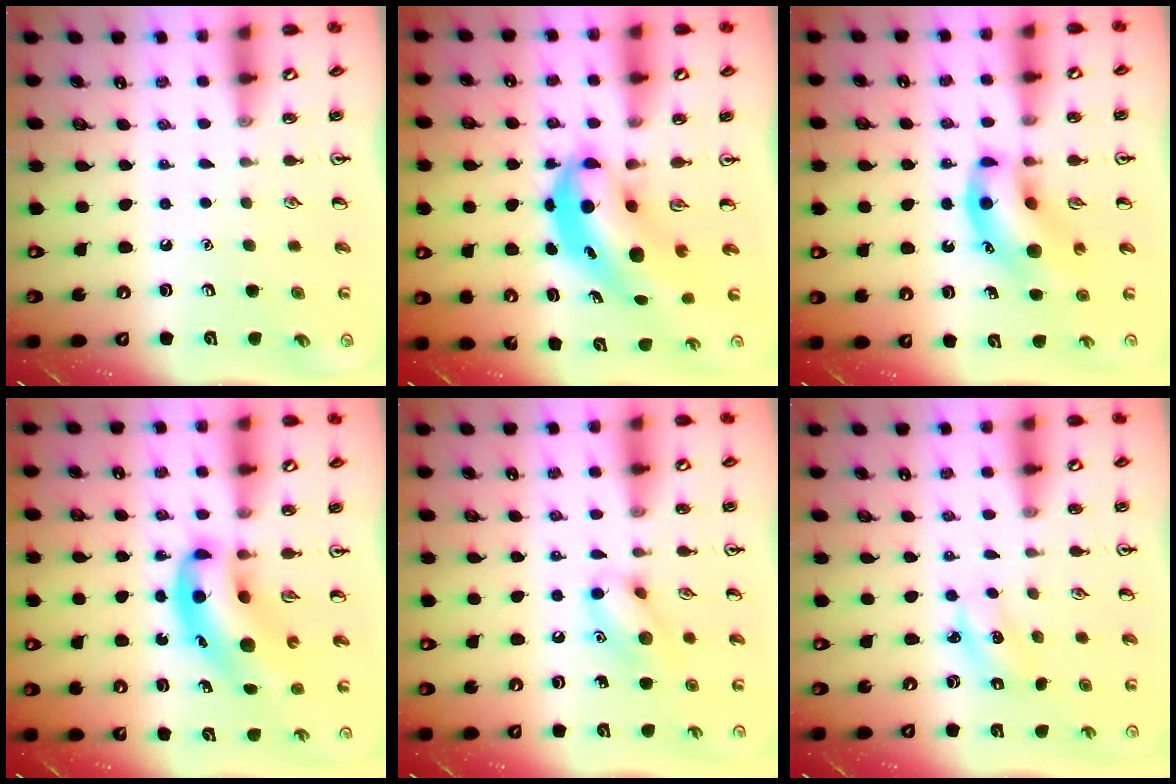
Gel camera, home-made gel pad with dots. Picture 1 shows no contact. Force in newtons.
{"total": 7.3, "press": 7.1, "slide": 1.8}
{"total": 11.1, "press": 10.8, "slide": 2.6}
{"total": 9.8, "press": 9.4, "slide": 2.7}
{"total": 10.1, "press": 10.1, "slide": 1.0}
{"total": 2.1, "press": 2.0, "slide": 0.7}